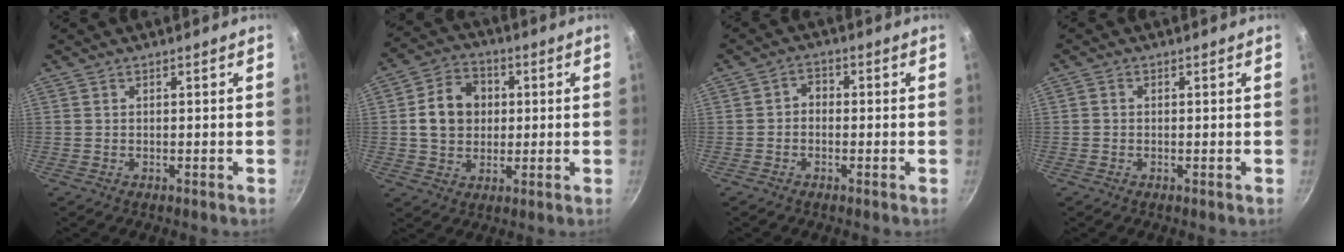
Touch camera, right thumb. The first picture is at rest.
{"total": 10.6, "force": [1.3, 8.7, 5.8], "torque": [-0.076, 0.014, 0.015]}
{"total": 2.7, "force": [-0.6, 2.2, 1.5], "torque": [-0.016, 0.013, -0.019]}
{"total": 0.7, "force": [-0.2, 0.6, 0.3], "torque": [-0.006, 0.003, -0.003]}